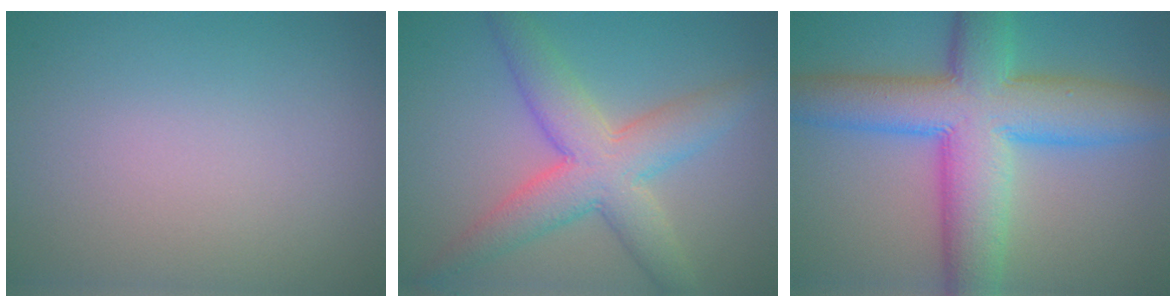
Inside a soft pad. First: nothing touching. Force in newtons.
{"total": 6.4, "press": 6.4, "slide": 0.4}
{"total": 11.2, "press": 11.2, "slide": 0.2}